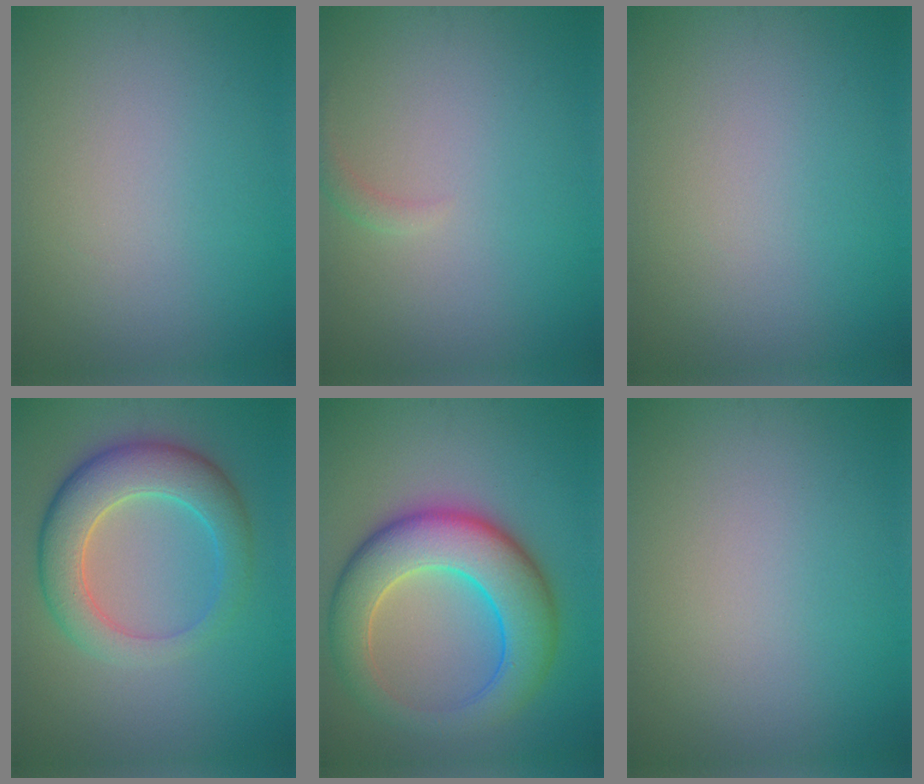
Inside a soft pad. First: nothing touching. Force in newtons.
{"total": 1.0, "press": 1.0, "slide": 0.1}
{"total": 0.0}
{"total": 6.7, "press": 6.7, "slide": 0.4}
{"total": 9.1, "press": 9.1, "slide": 0.4}
{"total": 0.0}